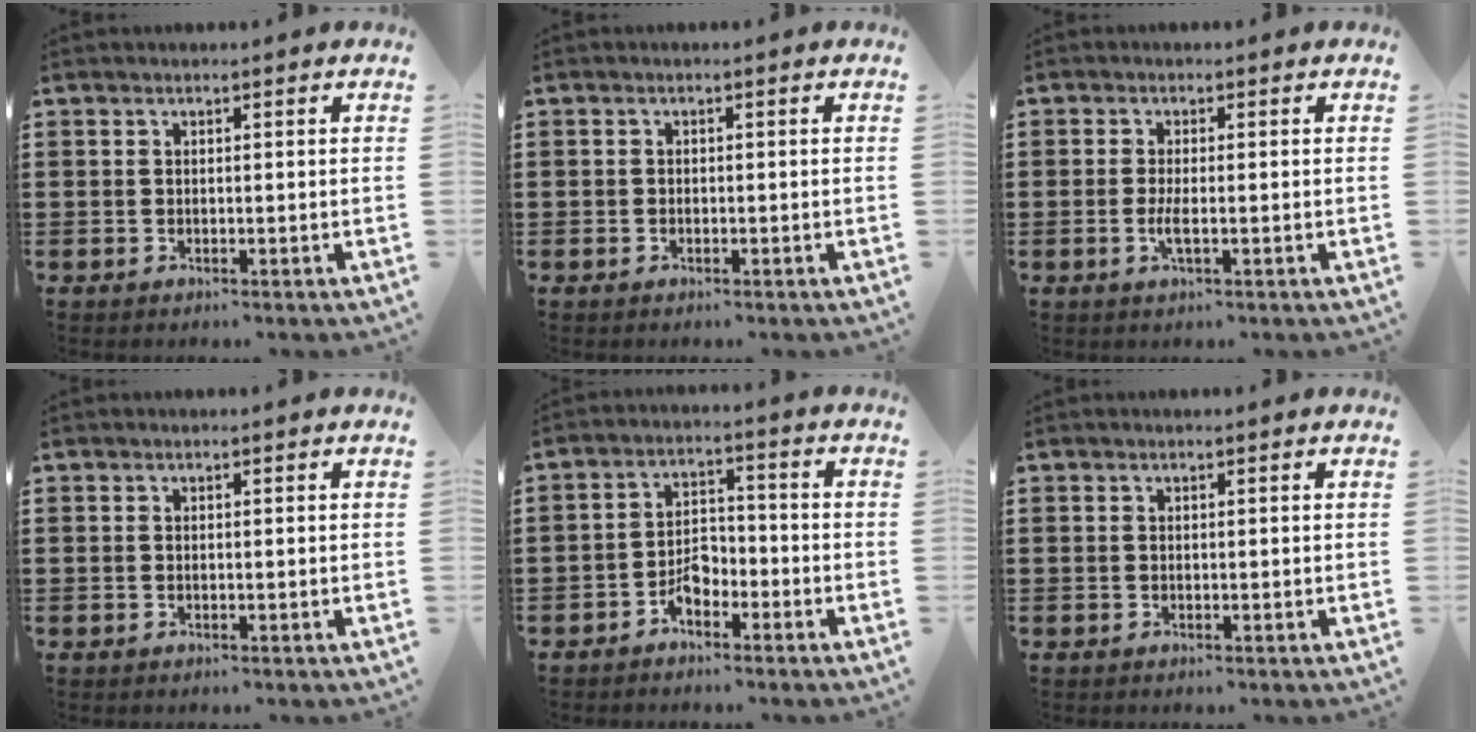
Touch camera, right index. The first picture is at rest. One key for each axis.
{"total": 0.6, "fx": -0.5, "fy": 0.4, "fz": 0.2, "tx": -0.004, "ty": 0.001, "tz": -0.010}
{"total": 2.4, "fx": -0.6, "fy": 0.4, "fz": 2.3, "tx": -0.048, "ty": -0.005, "tz": -0.014}
{"total": 0.0}
{"total": 4.1, "fx": -2.6, "fy": 2.3, "fz": 2.2, "tx": -0.044, "ty": 0.007, "tz": -0.052}
{"total": 0.0}